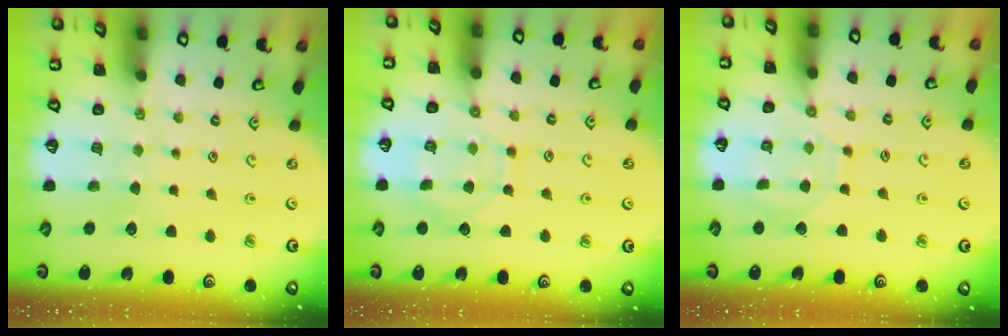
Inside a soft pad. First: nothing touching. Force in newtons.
{"total": 9.7, "press": 9.7, "slide": 0.7}
{"total": 9.3, "press": 9.2, "slide": 0.8}